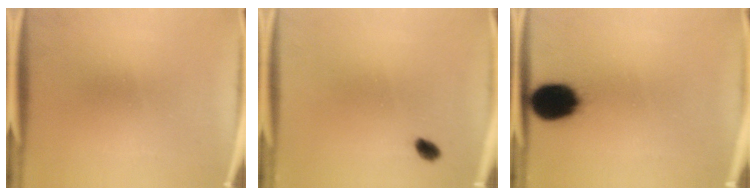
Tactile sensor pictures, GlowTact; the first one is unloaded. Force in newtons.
{"total": 1.9}
{"total": 13.0}